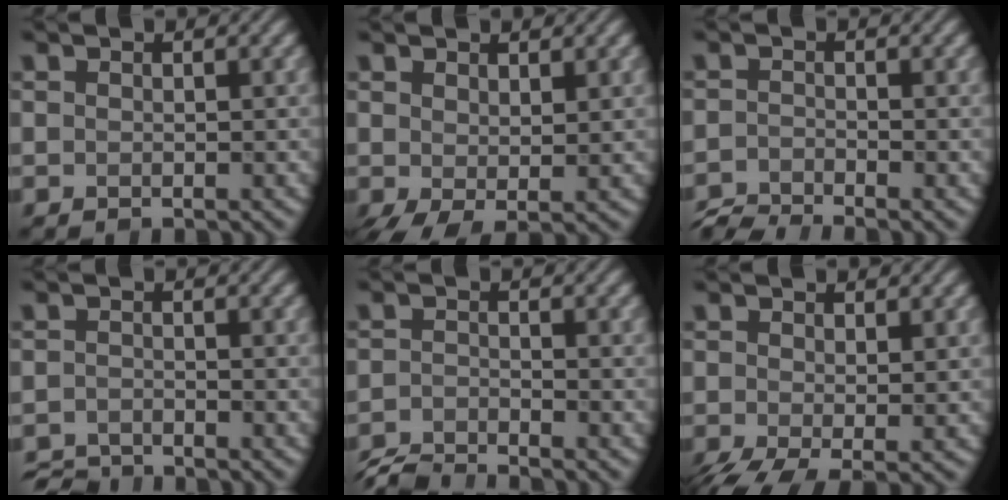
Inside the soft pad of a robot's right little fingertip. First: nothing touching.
{"total": 2.7, "force": [0.1, 1.1, 2.5], "torque": [-0.054, -0.005, 0.004]}
{"total": 3.1, "force": [-2.9, 0.3, 1.0], "torque": [-0.020, -0.011, -0.064]}
{"total": 2.8, "force": [-2.7, 0.4, 0.5], "torque": [-0.009, -0.007, -0.056]}
{"total": 3.5, "force": [-3.4, 0.3, 0.9], "torque": [-0.018, -0.010, -0.073]}
{"total": 4.4, "force": [-1.5, 1.7, 3.8], "torque": [-0.078, -0.013, -0.025]}